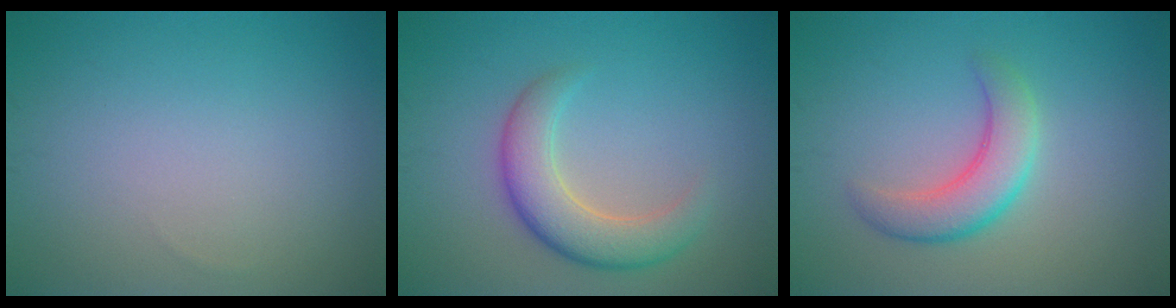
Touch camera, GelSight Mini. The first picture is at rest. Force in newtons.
{"total": 4.8, "press": 4.8, "slide": 0.4}
{"total": 4.0, "press": 4.0, "slide": 0.2}